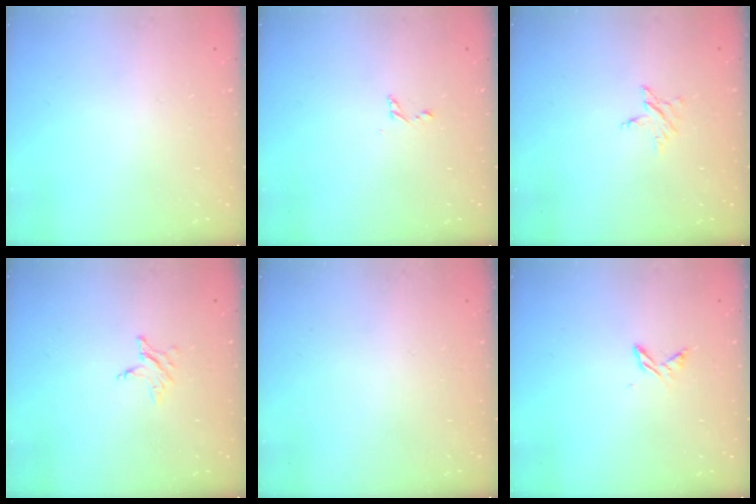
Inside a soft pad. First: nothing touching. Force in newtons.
{"total": 2.5, "press": 2.5, "slide": 0.2}
{"total": 2.7, "press": 2.7, "slide": 0.2}
{"total": 2.8, "press": 2.7, "slide": 0.4}
{"total": 0.0}
{"total": 4.7, "press": 4.7, "slide": 0.5}